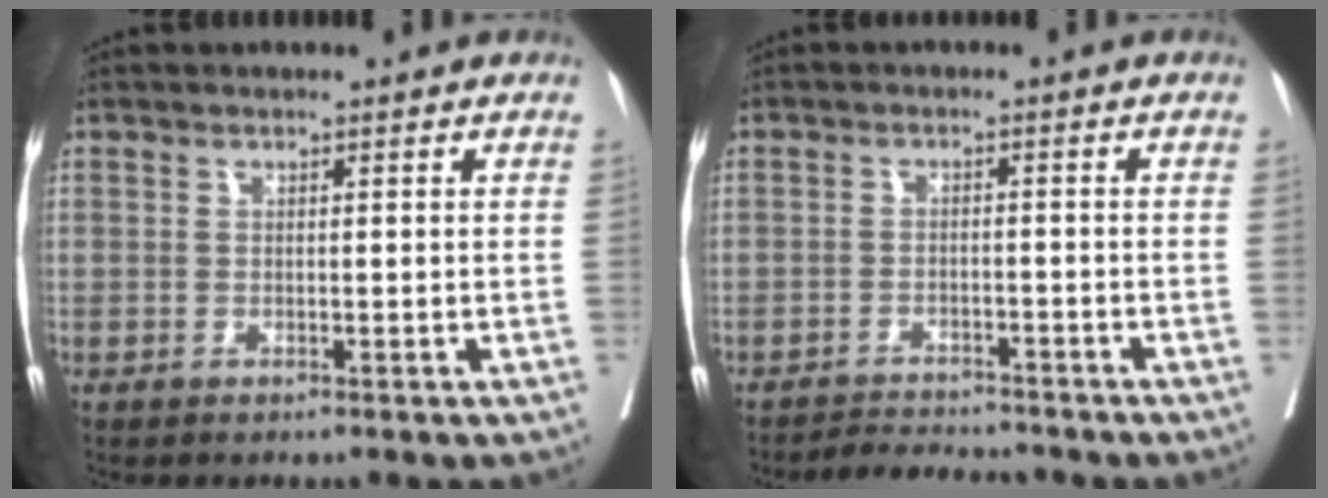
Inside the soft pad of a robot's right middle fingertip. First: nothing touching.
{"total": 5.2, "force": [-5.1, 0.5, 0.8], "torque": [-0.013, -0.011, -0.081]}